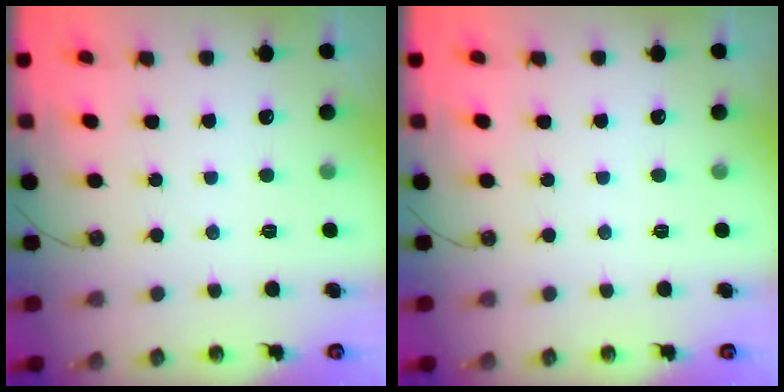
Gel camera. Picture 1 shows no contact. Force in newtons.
{"total": 0.0}